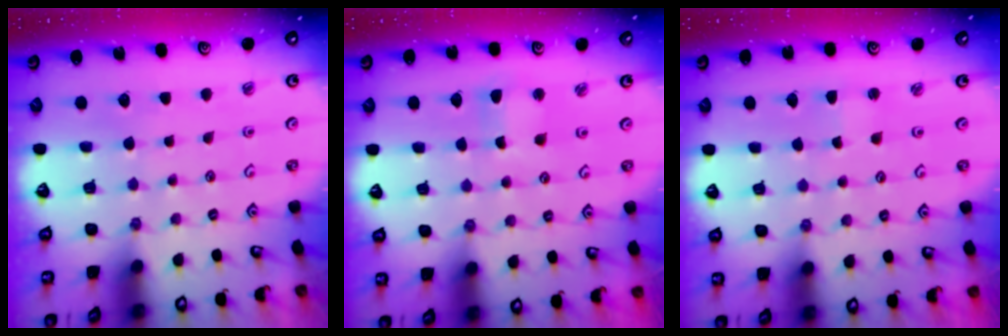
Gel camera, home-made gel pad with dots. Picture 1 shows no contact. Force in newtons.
{"total": 3.1, "press": 3.1, "slide": 0.4}
{"total": 0.7, "press": 0.7, "slide": 0.1}